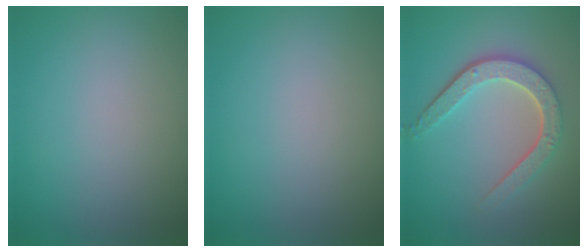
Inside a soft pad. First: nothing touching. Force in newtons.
{"total": 0.0}
{"total": 4.7, "press": 3.6, "slide": 3.0}